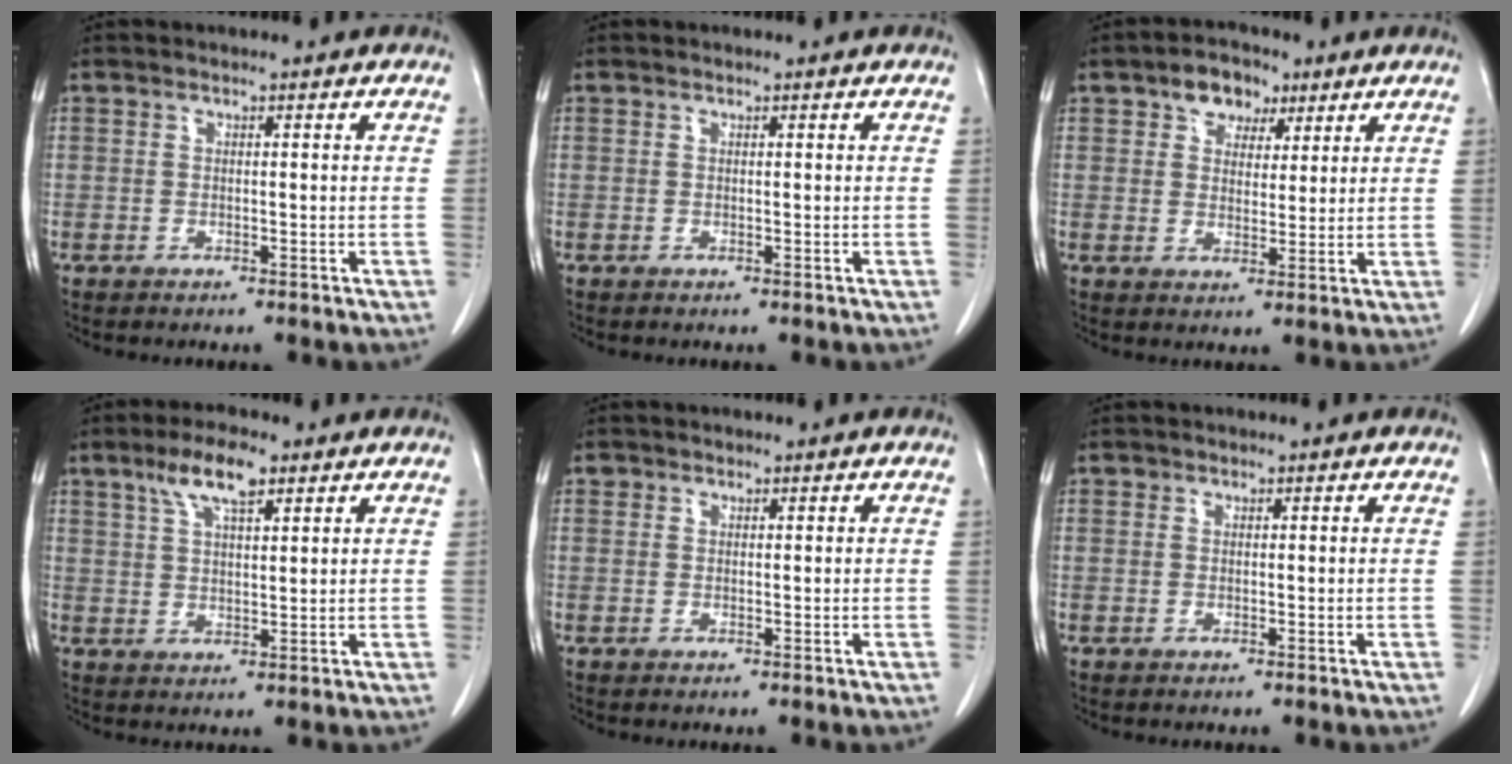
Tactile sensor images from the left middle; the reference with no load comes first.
{"total": 0.0}
{"total": 5.6, "force": [3.3, 3.8, 2.6], "torque": [-0.036, 0.017, 0.054]}
{"total": 6.8, "force": [4.2, 1.7, 5.0], "torque": [-0.102, 0.010, 0.077]}
{"total": 0.8, "force": [0.6, 0.6, 0.0], "torque": [0.006, -0.002, 0.007]}
{"total": 0.5, "force": [0.4, 0.3, 0.0], "torque": [0.002, -0.001, 0.006]}